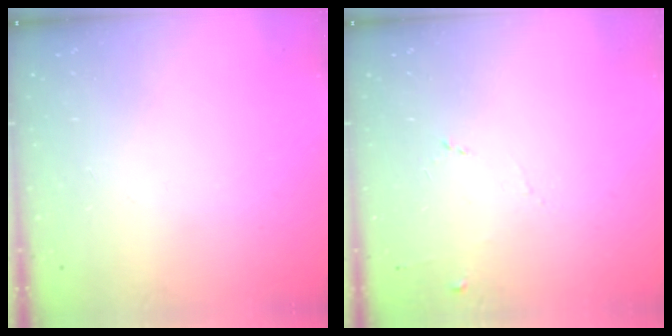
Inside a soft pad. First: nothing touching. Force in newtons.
{"total": 5.4, "press": 5.3, "slide": 0.9}